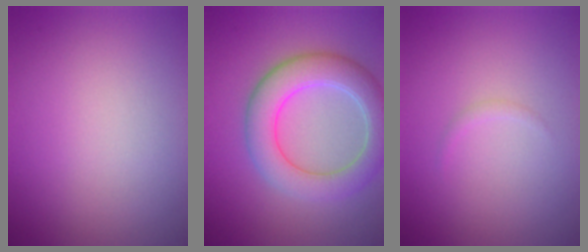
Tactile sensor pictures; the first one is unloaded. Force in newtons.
{"total": 6.0, "press": 6.0, "slide": 0.3}
{"total": 0.5, "press": 0.5, "slide": 0.0}